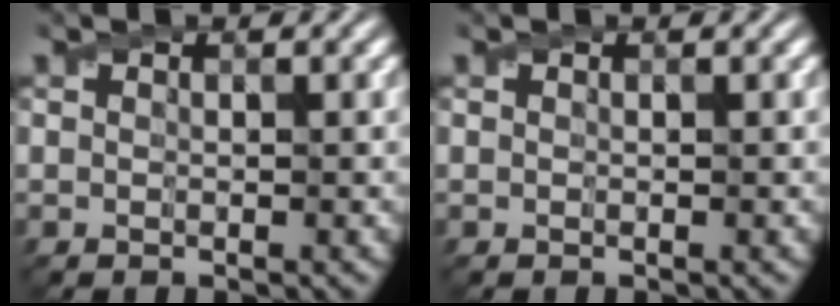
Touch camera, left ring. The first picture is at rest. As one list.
[{"total": 0.0}]